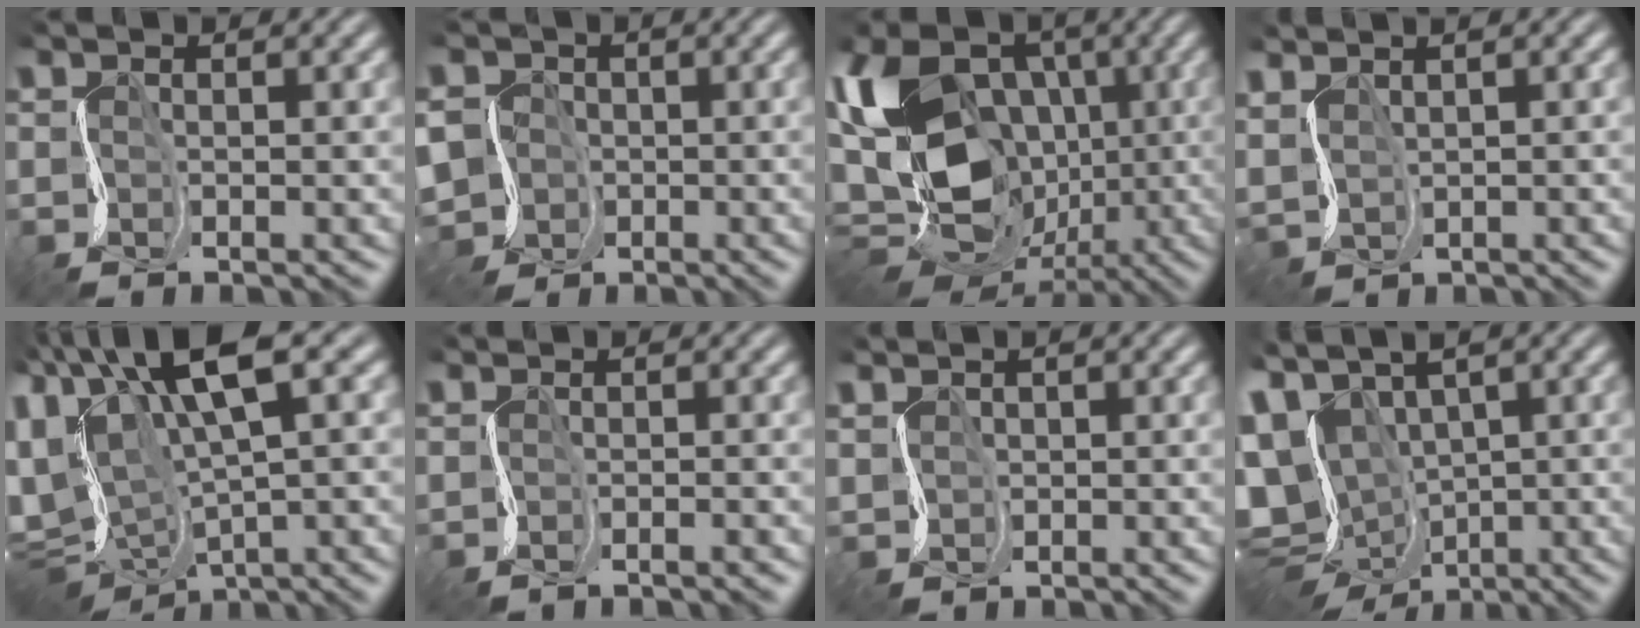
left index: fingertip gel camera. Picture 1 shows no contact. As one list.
[{"total": 9.3, "force": [-3.0, 8.5, 2.4], "torque": [-0.069, -0.010, -0.091]}, {"total": 18.2, "force": [-0.4, 13.7, 12.0], "torque": [-0.242, 0.010, -0.010]}, {"total": 3.5, "force": [2.6, 2.0, 1.3], "torque": [-0.048, 0.024, 0.051]}, {"total": 14.2, "force": [4.5, 6.8, 11.6], "torque": [-0.238, 0.003, 0.104]}, {"total": 0.7, "force": [-0.7, 0.2, 0.1], "torque": [0.008, -0.002, -0.011]}, {"total": 1.2, "force": [0.6, 1.0, -0.2], "torque": [0.008, 0.003, 0.018]}, {"total": 13.4, "force": [-0.2, 10.4, 8.4], "torque": [-0.182, -0.004, 0.032]}]